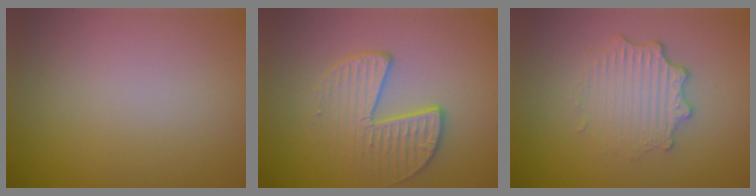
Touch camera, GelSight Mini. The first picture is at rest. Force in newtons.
{"total": 3.5, "press": 2.9, "slide": 2.0}
{"total": 3.5, "press": 2.8, "slide": 2.2}